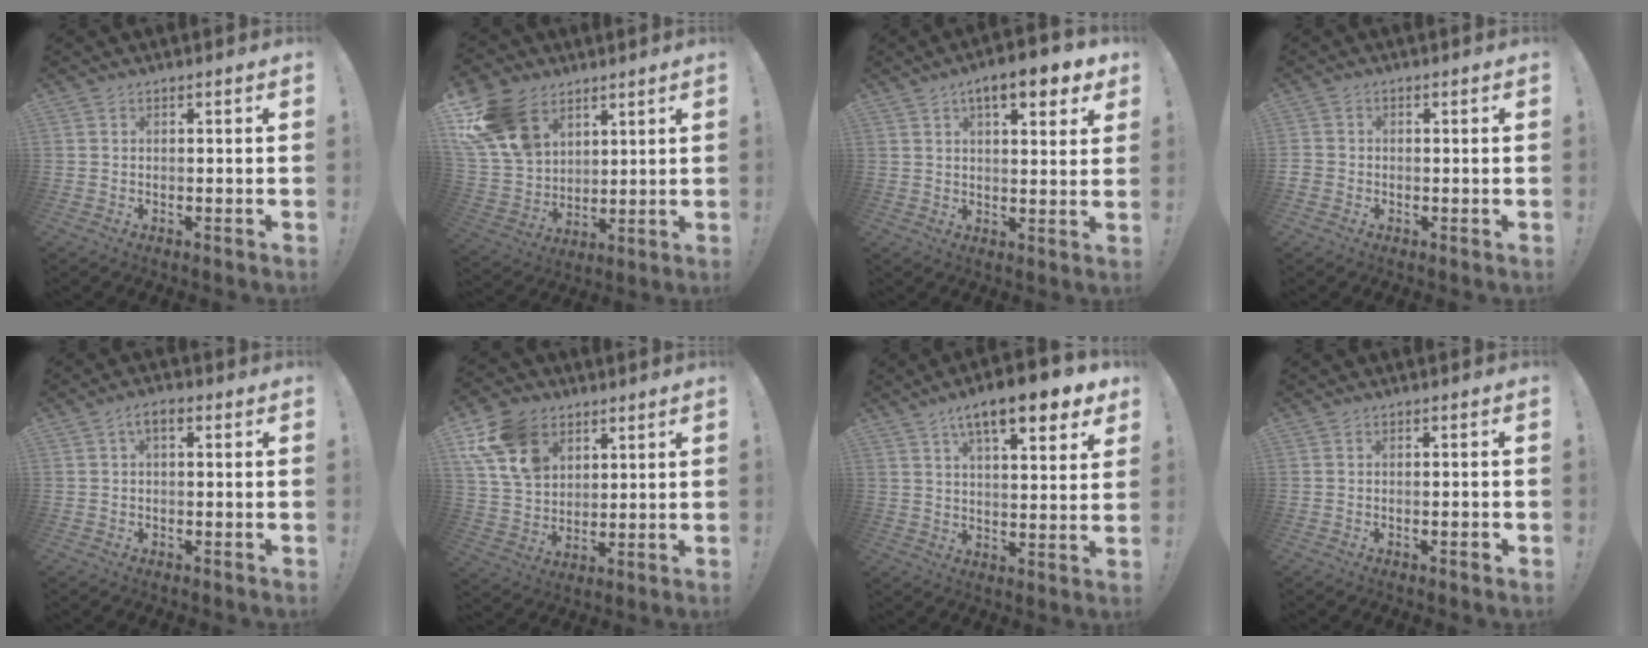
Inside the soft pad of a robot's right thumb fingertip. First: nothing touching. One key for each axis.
{"total": 18.5, "fx": 9.8, "fy": 12.7, "fz": 9.2, "tx": -0.174, "ty": -0.050, "tz": 0.193}
{"total": 9.4, "fx": 5.3, "fy": 3.3, "fz": 7.0, "tx": -0.093, "ty": -0.021, "tz": 0.087}
{"total": 1.9, "fx": -0.8, "fy": 1.5, "fz": 0.8, "tx": -0.016, "ty": 0.008, "tz": -0.014}
{"total": 3.2, "fx": 0.6, "fy": 1.7, "fz": 2.6, "tx": -0.041, "ty": 0.006, "tz": 0.009}
{"total": 16.7, "fx": 7.8, "fy": 12.2, "fz": 8.2, "tx": -0.145, "ty": -0.035, "tz": 0.152}
{"total": 12.9, "fx": 7.6, "fy": 3.6, "fz": 9.7, "tx": -0.150, "ty": -0.038, "tz": 0.123}
{"total": 1.8, "fx": -0.7, "fy": 0.3, "fz": 1.6, "tx": -0.018, "ty": 0.001, "tz": -0.013}